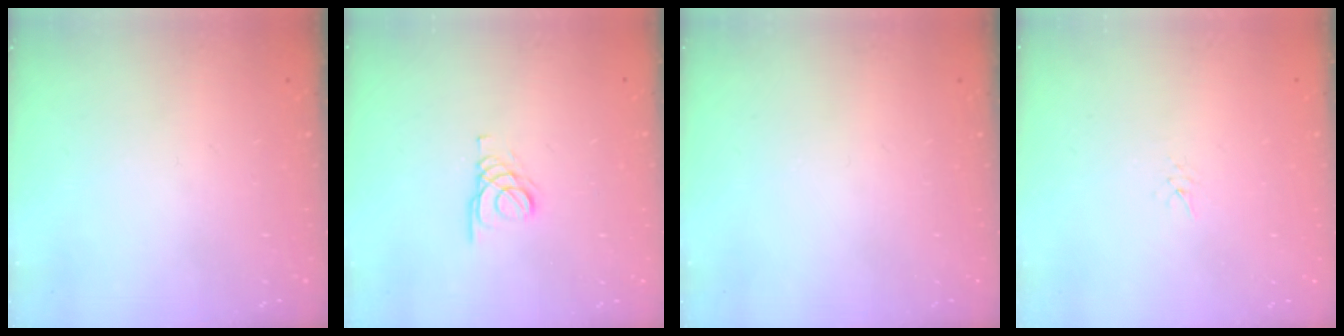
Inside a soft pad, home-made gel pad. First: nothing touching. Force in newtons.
{"total": 2.0, "press": 2.0, "slide": 0.1}
{"total": 0.0}
{"total": 3.2, "press": 3.2, "slide": 0.5}